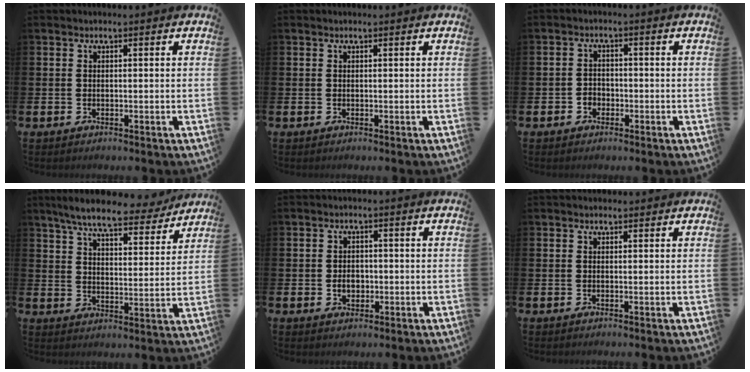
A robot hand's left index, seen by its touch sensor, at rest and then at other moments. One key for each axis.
{"total": 0.0}
{"total": 1.9, "fx": -1.1, "fy": 1.6, "fz": 0.3, "tx": -0.003, "ty": 0.001, "tz": -0.026}
{"total": 8.2, "fx": 7.3, "fy": 1.5, "fz": 3.4, "tx": -0.077, "ty": -0.038, "tz": 0.125}
{"total": 2.5, "fx": -0.4, "fy": 1.9, "fz": 1.6, "tx": -0.010, "ty": -0.004, "tz": -0.014}
{"total": 0.7, "fx": 0.6, "fy": 0.4, "fz": 0.2, "tx": 0.012, "ty": -0.001, "tz": 0.007}